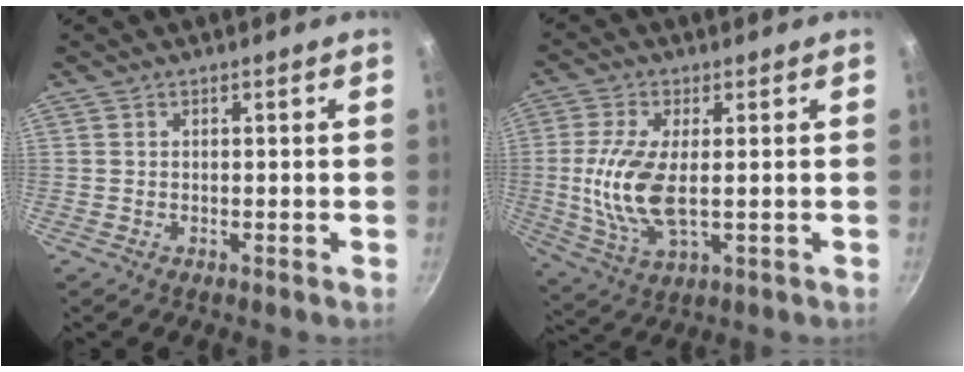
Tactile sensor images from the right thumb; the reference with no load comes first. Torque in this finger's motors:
{"motor_torque": [0.39, 0.30, 1.32, -0.95, 0.29]}